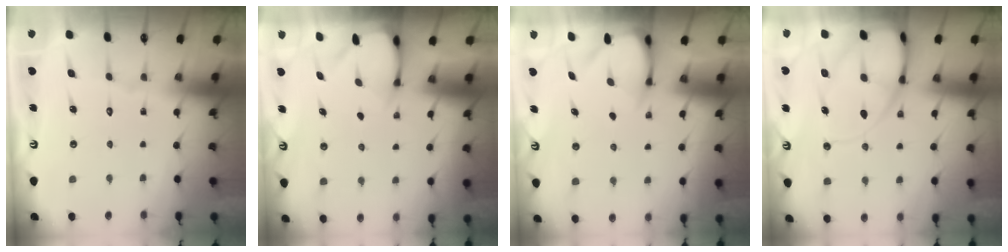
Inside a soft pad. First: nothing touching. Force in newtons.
{"total": 2.4, "press": 2.3, "slide": 0.3}
{"total": 3.4, "press": 3.4, "slide": 0.3}
{"total": 12.9, "press": 12.9, "slide": 1.2}